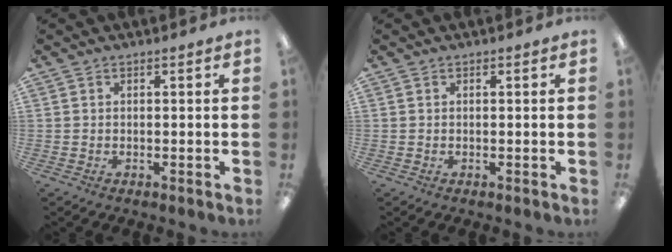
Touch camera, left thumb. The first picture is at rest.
{"total": 0.0}